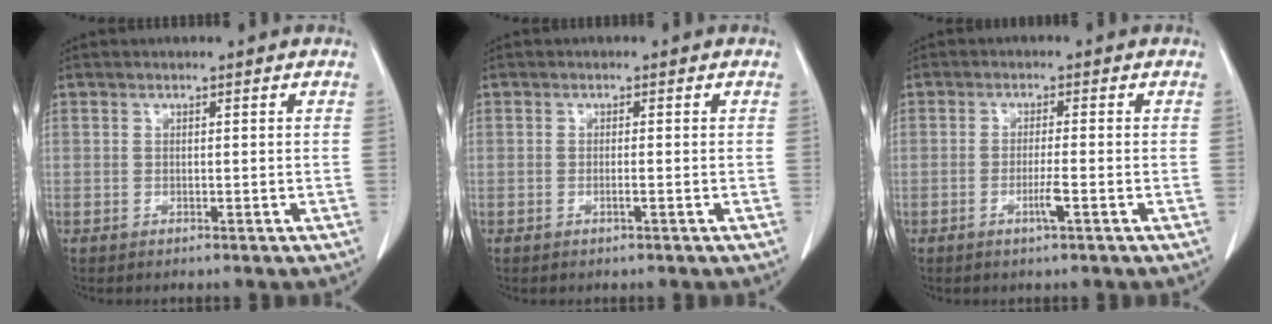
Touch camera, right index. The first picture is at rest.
{"total": 0.8, "force": [-0.2, -0.1, 0.7], "torque": [-0.011, 0.002, -0.001]}
{"total": 2.6, "force": [-1.1, -0.3, 2.4], "torque": [-0.045, -0.003, -0.019]}